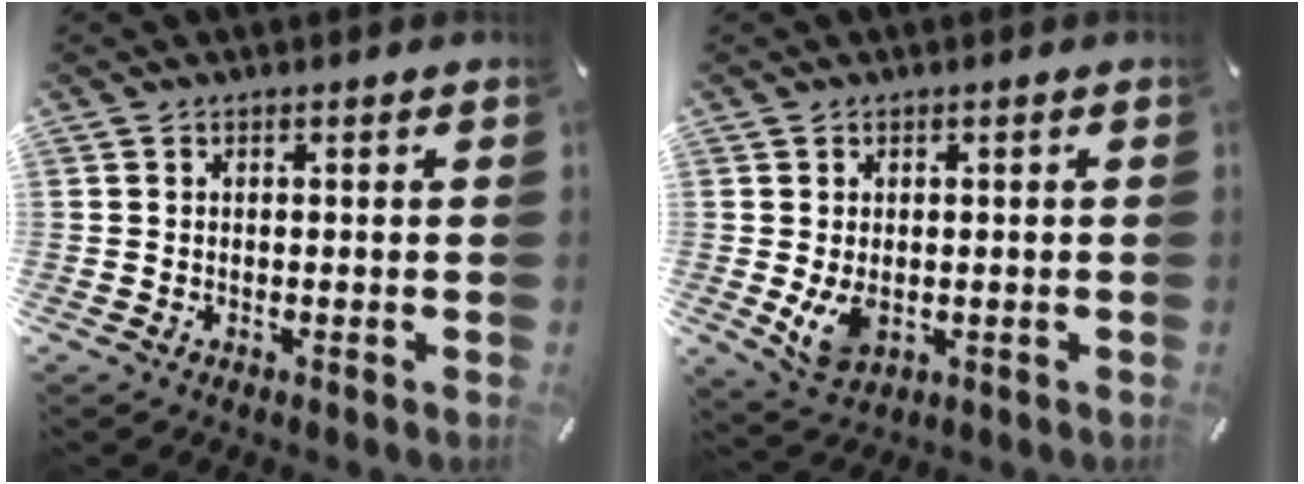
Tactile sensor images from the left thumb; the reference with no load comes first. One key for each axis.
{"total": 5.3, "fx": -0.4, "fy": 3.8, "fz": 3.7, "tx": -0.075, "ty": -0.011, "tz": -0.009}